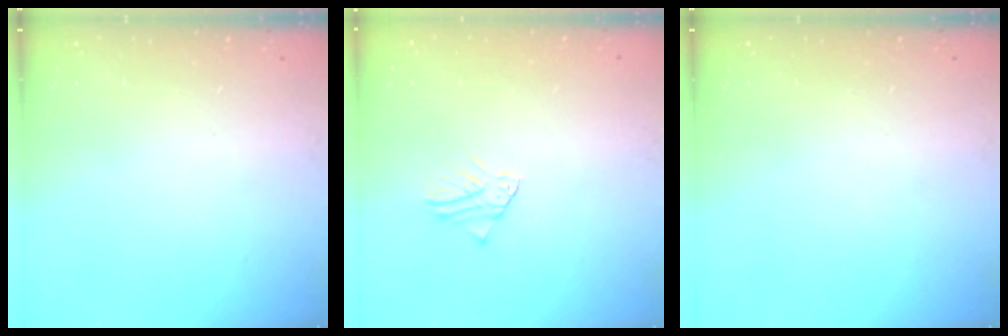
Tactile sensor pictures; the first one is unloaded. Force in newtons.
{"total": 1.3, "press": 1.3, "slide": 0.1}
{"total": 0.0}